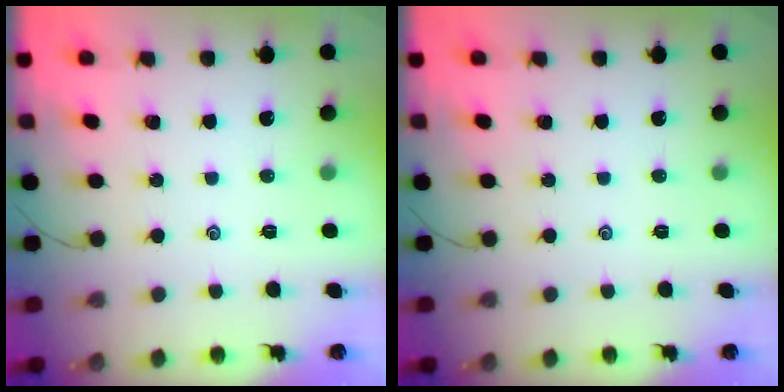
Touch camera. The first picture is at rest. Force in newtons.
{"total": 0.0}